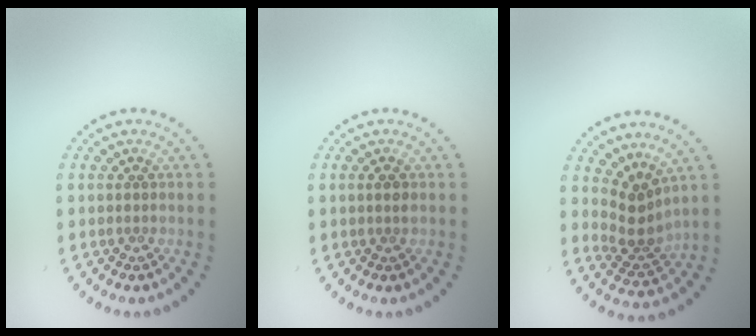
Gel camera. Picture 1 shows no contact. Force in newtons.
{"total": 0.8, "press": 0.7, "slide": 0.3}
{"total": 2.9, "press": 2.0, "slide": 2.1}